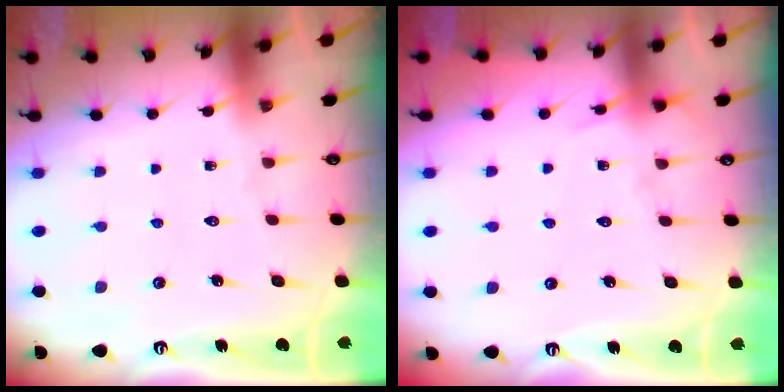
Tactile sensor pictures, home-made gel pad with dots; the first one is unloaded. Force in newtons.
{"total": 3.8, "press": 3.8, "slide": 0.6}